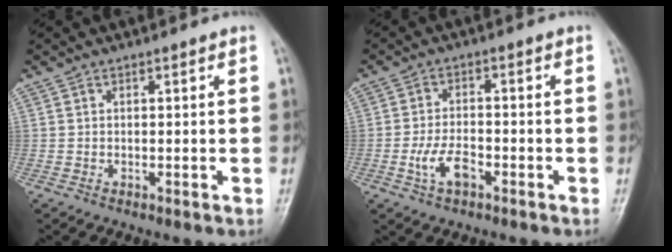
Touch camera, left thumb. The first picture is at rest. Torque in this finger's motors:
{"motor_torque": [-0.27, 0.74, 0.69, 0.21, 0.08]}